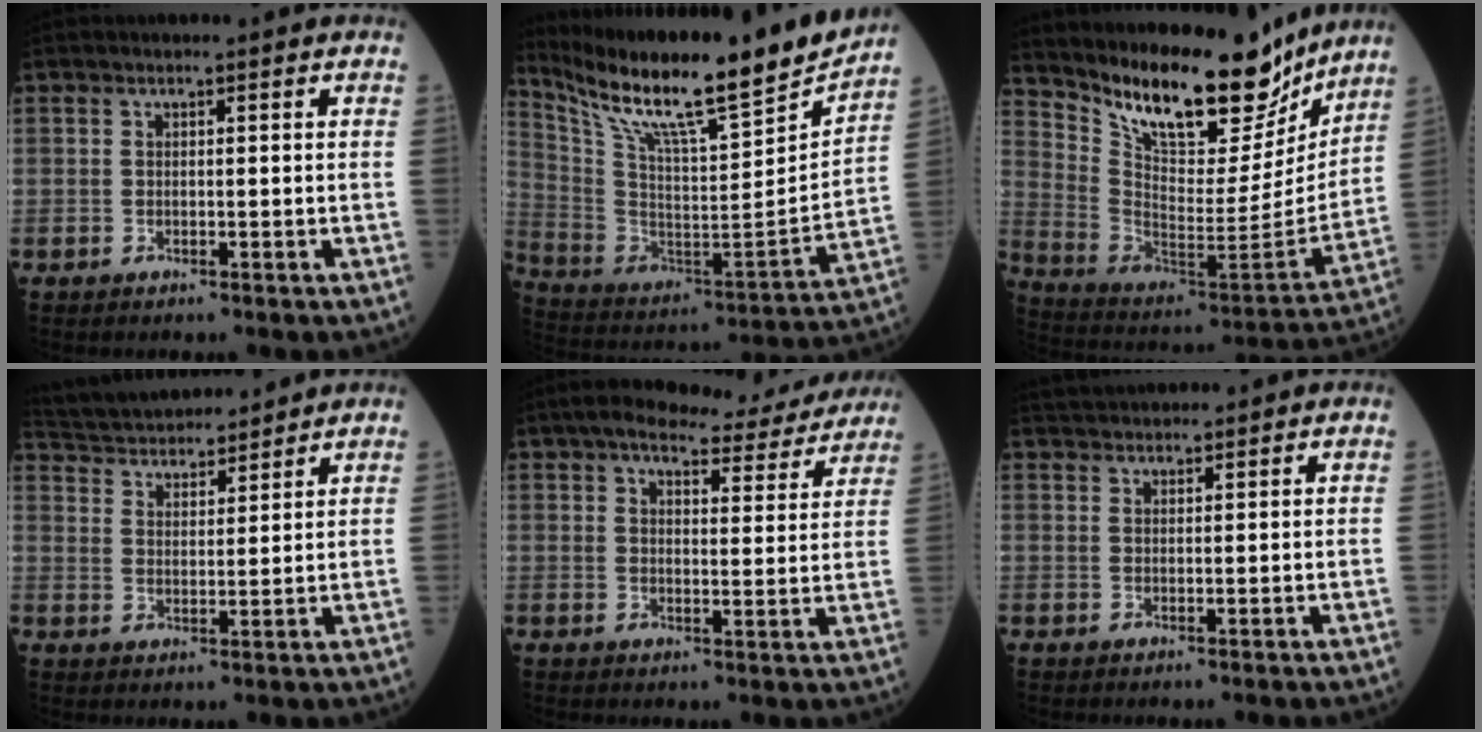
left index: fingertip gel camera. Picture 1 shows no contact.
{"total": 24.3, "force": [20.6, 0.9, 12.9], "torque": [-0.239, -0.044, 0.333]}
{"total": 20.6, "force": [17.1, 6.0, 9.8], "torque": [-0.178, -0.036, 0.278]}
{"total": 14.1, "force": [13.3, 2.2, 4.1], "torque": [-0.081, 0.028, 0.220]}
{"total": 12.7, "force": [11.4, 2.6, 4.9], "torque": [-0.059, 0.001, 0.137]}
{"total": 5.1, "force": [4.9, 0.6, 1.2], "torque": [-0.021, 0.033, 0.082]}